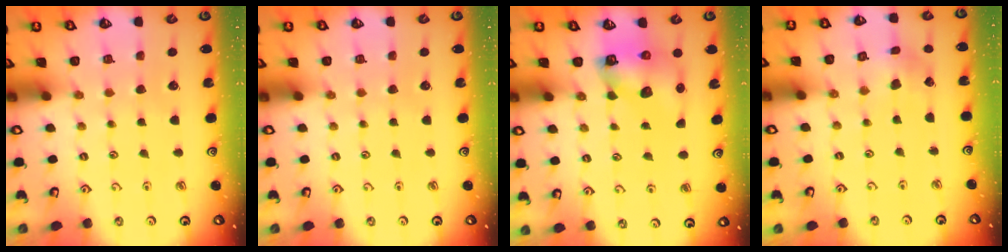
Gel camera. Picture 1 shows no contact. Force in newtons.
{"total": 0.0}
{"total": 8.4, "press": 8.4, "slide": 0.9}
{"total": 2.8, "press": 2.8, "slide": 0.1}